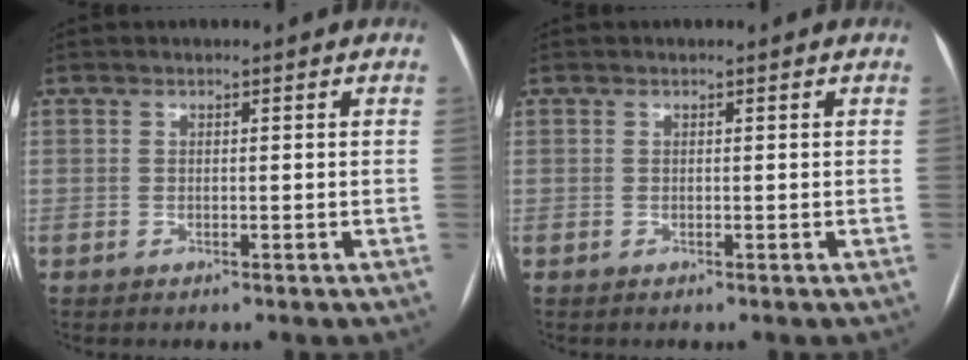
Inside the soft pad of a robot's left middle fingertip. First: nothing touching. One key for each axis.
{"total": 0.0}